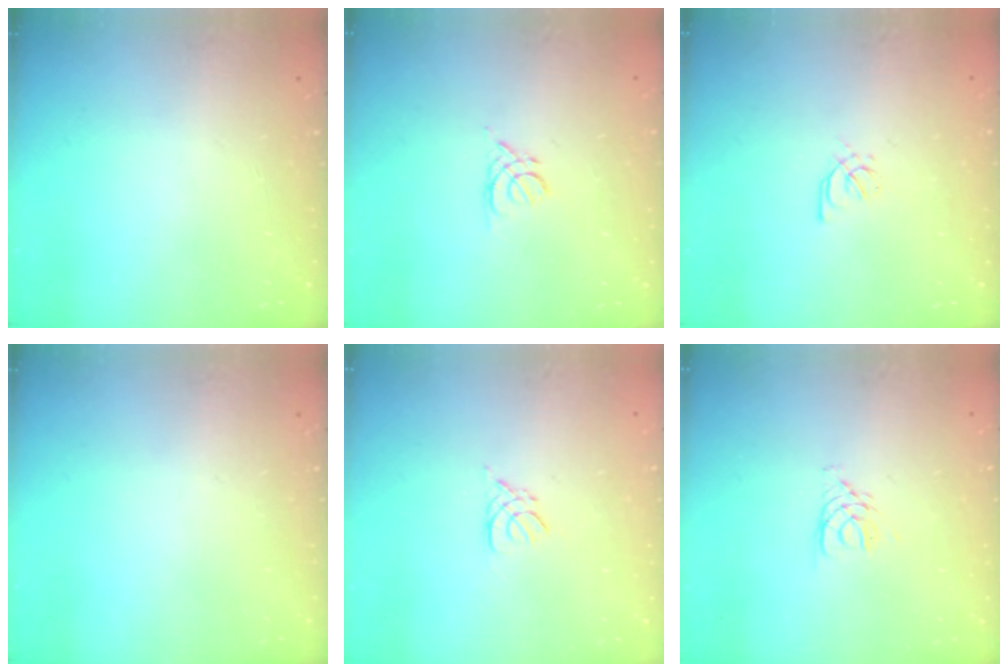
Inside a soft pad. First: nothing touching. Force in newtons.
{"total": 2.5, "press": 2.5, "slide": 0.6}
{"total": 2.6, "press": 2.5, "slide": 0.7}
{"total": 0.0}
{"total": 2.7, "press": 2.7, "slide": 0.5}
{"total": 4.8, "press": 4.8, "slide": 0.5}